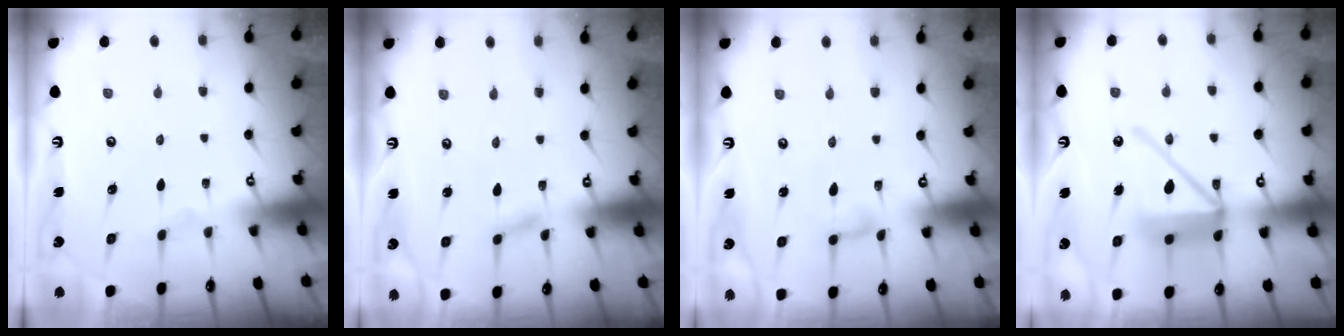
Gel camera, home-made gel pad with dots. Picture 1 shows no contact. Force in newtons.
{"total": 2.3, "press": 2.3, "slide": 0.1}
{"total": 3.4, "press": 3.3, "slide": 0.3}
{"total": 15.4, "press": 15.2, "slide": 2.3}